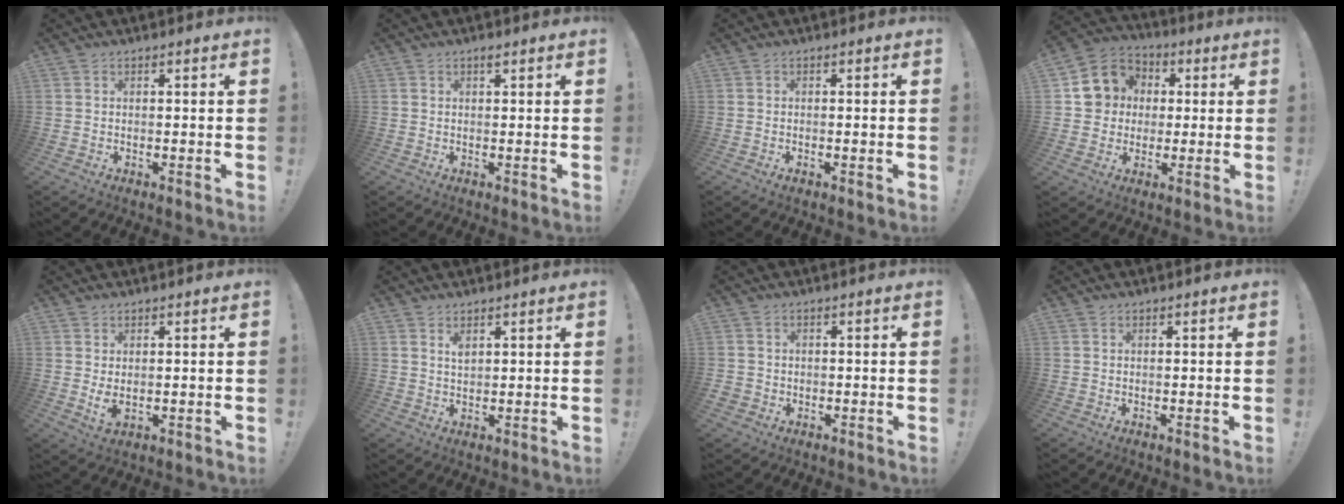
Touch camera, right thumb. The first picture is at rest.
{"total": 1.2, "force": [0.8, -0.1, 0.9], "torque": [-0.014, -0.002, 0.013]}
{"total": 1.2, "force": [-0.4, -0.3, 1.1], "torque": [-0.021, -0.001, -0.007]}
{"total": 11.3, "force": [1.5, 10.7, 3.5], "torque": [-0.046, 0.008, 0.040]}
{"total": 3.5, "force": [0.8, 1.9, 2.9], "torque": [-0.038, -0.011, 0.012]}
{"total": 2.2, "force": [1.4, 1.0, 1.4], "torque": [-0.015, -0.009, 0.023]}
{"total": 2.0, "force": [-0.4, 1.8, 0.6], "torque": [-0.013, 0.004, -0.005]}
{"total": 0.0}